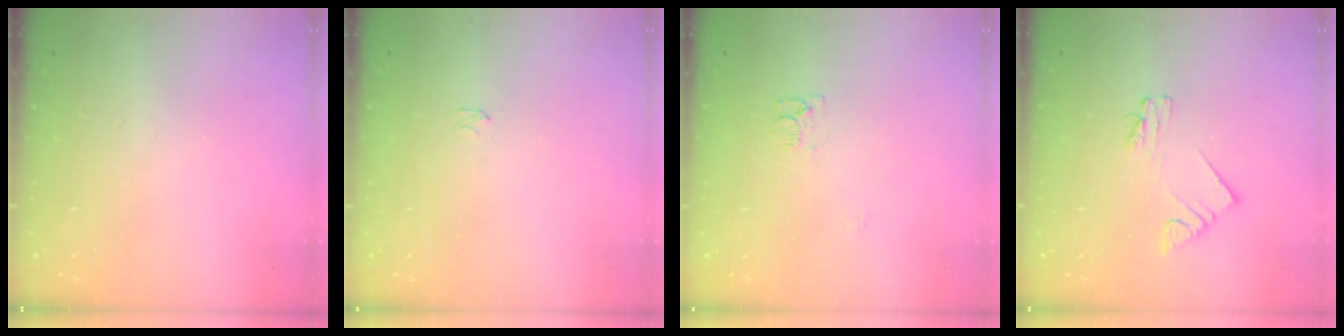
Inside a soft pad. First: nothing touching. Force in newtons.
{"total": 0.0}
{"total": 5.5, "press": 5.5, "slide": 0.4}
{"total": 1.9, "press": 1.9, "slide": 0.1}